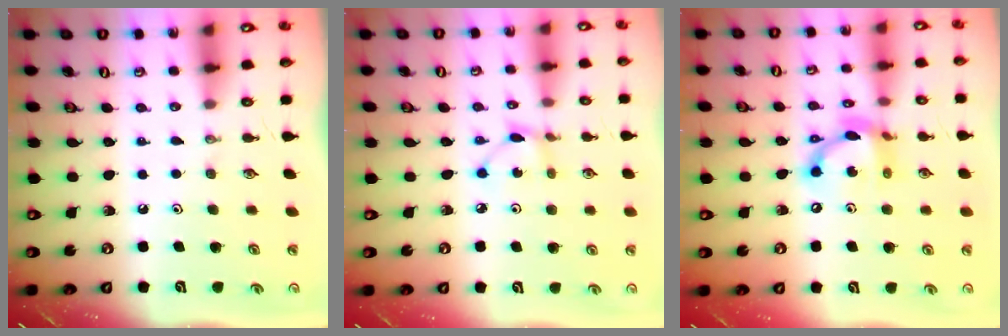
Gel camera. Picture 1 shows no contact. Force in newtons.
{"total": 2.2, "press": 2.2, "slide": 0.1}
{"total": 12.5, "press": 12.4, "slide": 1.2}